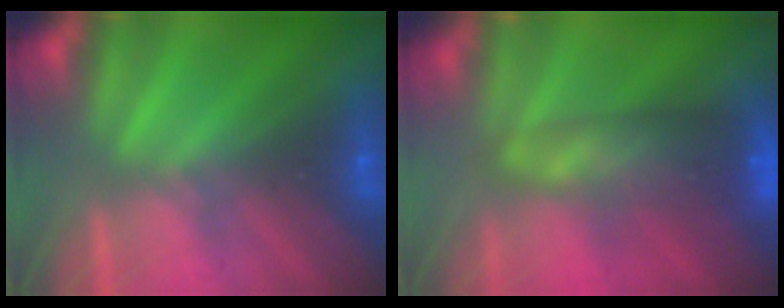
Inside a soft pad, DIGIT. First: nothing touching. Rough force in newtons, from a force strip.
{"total": 7.3}